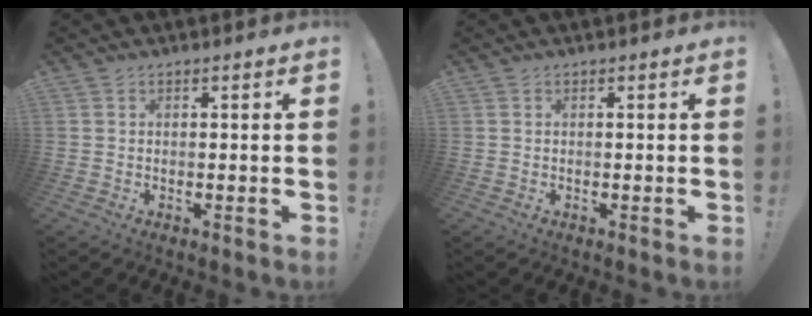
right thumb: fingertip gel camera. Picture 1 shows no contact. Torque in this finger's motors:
{"motor_torque": [0.00, 0.00, 0.00, 0.02, 0.00]}